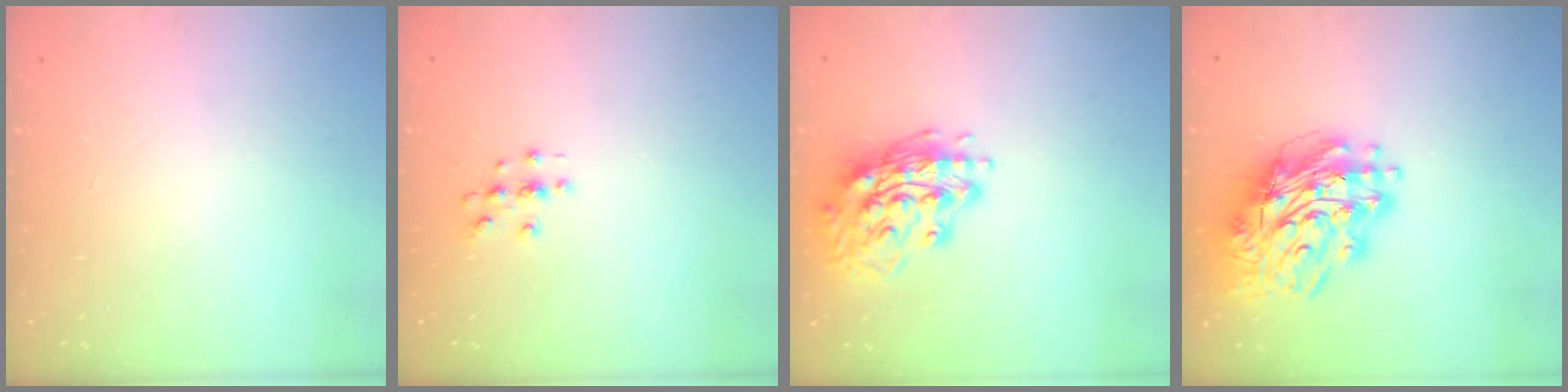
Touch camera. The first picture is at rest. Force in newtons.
{"total": 3.0, "press": 3.0, "slide": 0.3}
{"total": 16.3, "press": 16.1, "slide": 2.8}
{"total": 18.5, "press": 18.3, "slide": 3.0}